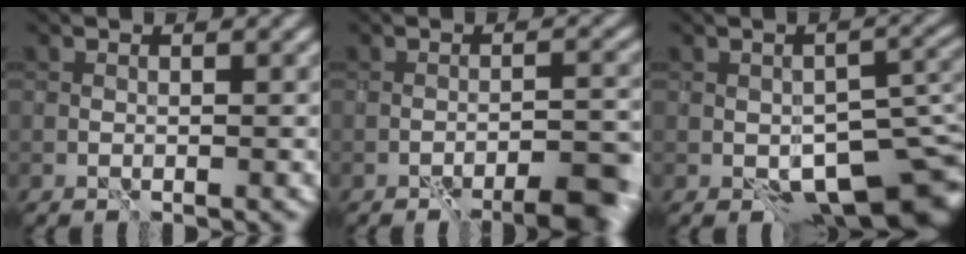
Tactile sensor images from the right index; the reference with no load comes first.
{"total": 6.7, "force": [-5.4, 1.8, 3.6], "torque": [-0.040, 0.009, -0.065]}
{"total": 8.5, "force": [-4.6, 4.3, 5.7], "torque": [-0.055, -0.011, -0.063]}